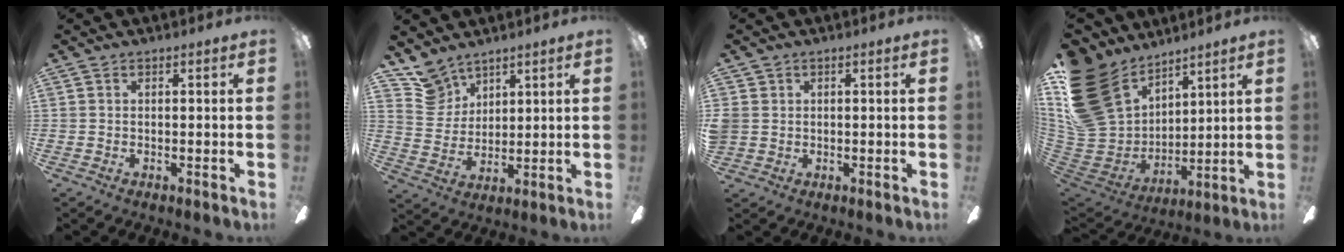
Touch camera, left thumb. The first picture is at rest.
{"total": 9.3, "force": [7.5, 5.4, 1.3], "torque": [-0.040, -0.040, 0.148]}
{"total": 2.5, "force": [0.5, 2.4, 0.6], "torque": [-0.014, 0.006, 0.010]}
{"total": 24.0, "force": [12.0, 17.0, 12.0], "torque": [-0.261, -0.065, 0.243]}